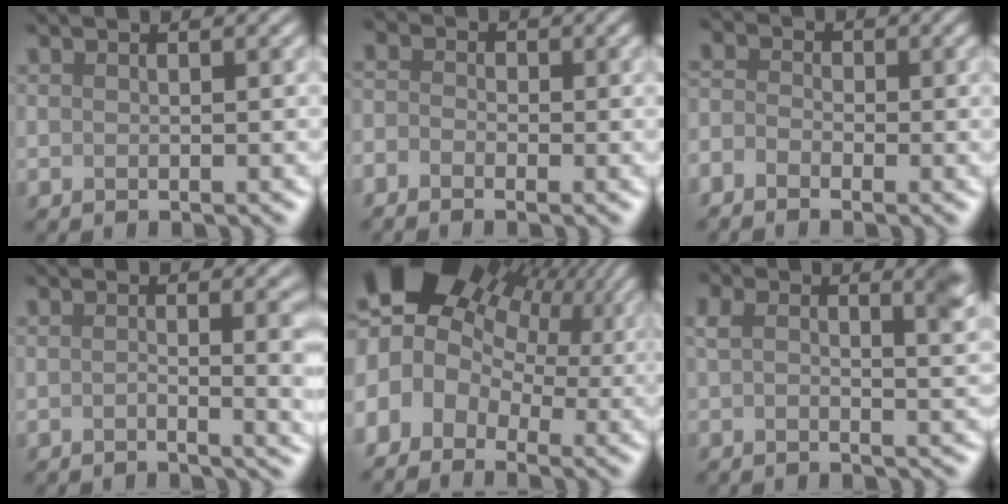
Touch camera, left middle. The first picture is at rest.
{"total": 2.5, "force": [-2.2, -0.3, -1.0], "torque": [-0.006, -0.001, -0.018]}
{"total": 2.7, "force": [-2.5, 0.0, -0.9], "torque": [-0.008, -0.003, -0.024]}
{"total": 3.9, "force": [-0.5, 1.3, 3.6], "torque": [-0.034, 0.006, 0.007]}
{"total": 12.3, "force": [2.4, 9.6, 7.3], "torque": [-0.153, 0.019, 0.056]}
{"total": 2.4, "force": [0.4, 0.7, 2.3], "torque": [-0.029, 0.014, 0.014]}